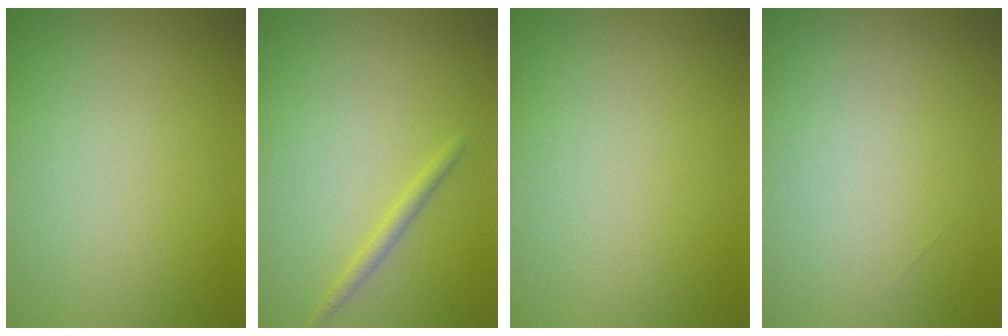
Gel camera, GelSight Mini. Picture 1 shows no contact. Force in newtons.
{"total": 1.3, "press": 1.2, "slide": 0.1}
{"total": 0.0}
{"total": 0.0}